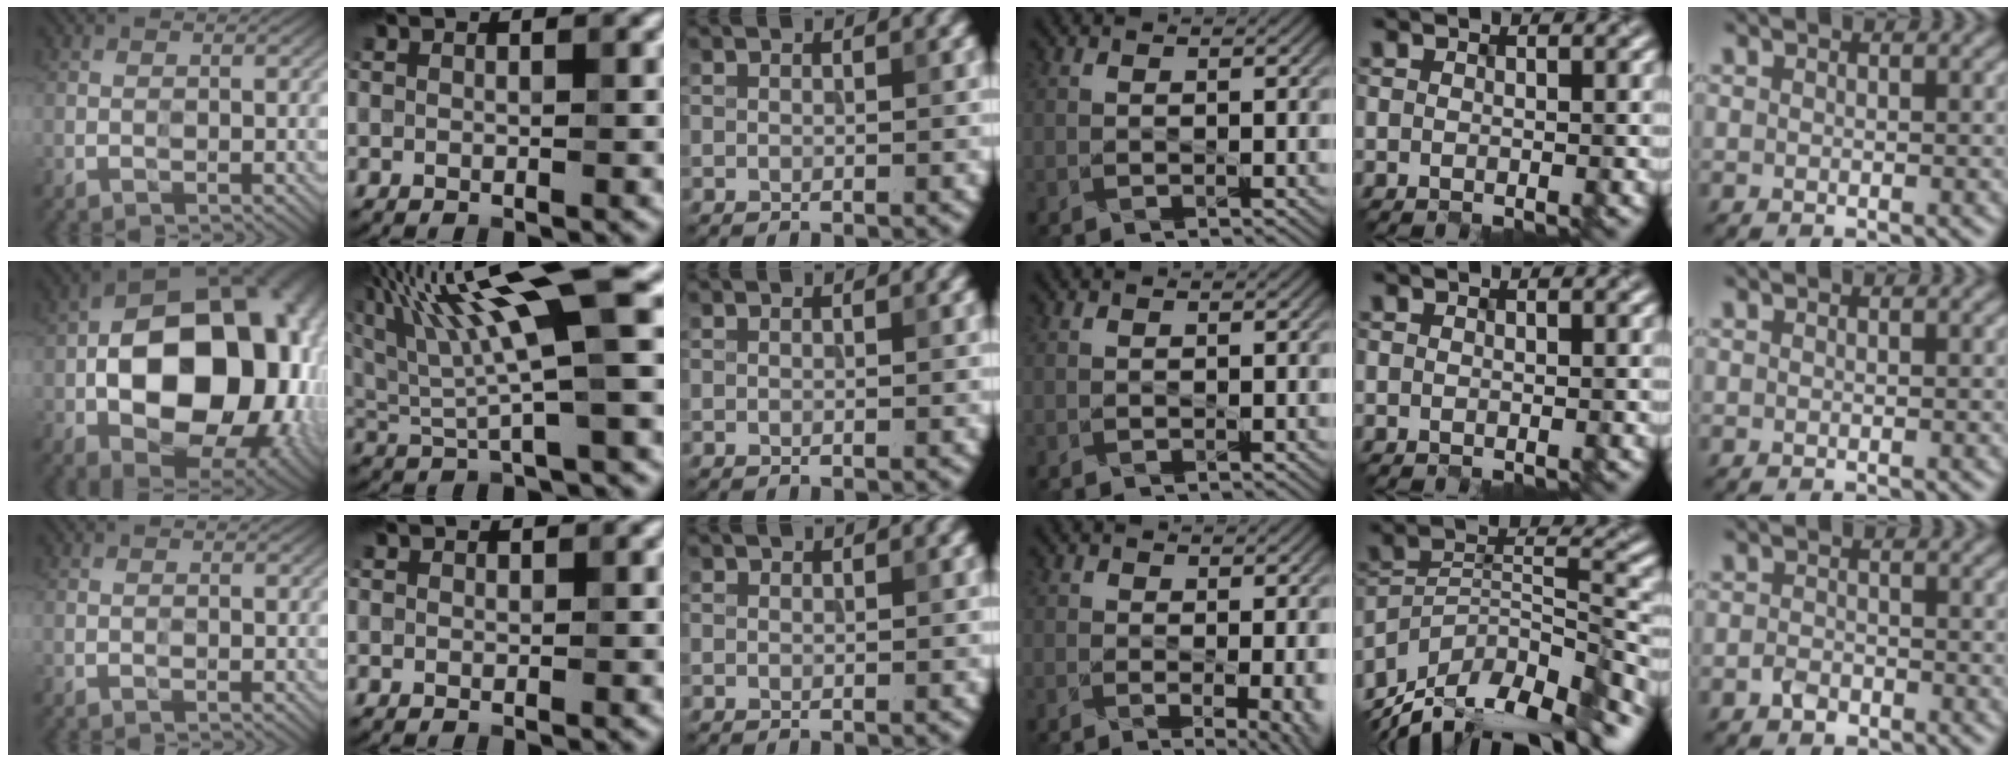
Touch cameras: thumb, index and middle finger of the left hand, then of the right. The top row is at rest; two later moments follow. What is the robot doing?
{"motion": "open", "object": "medicine box"}